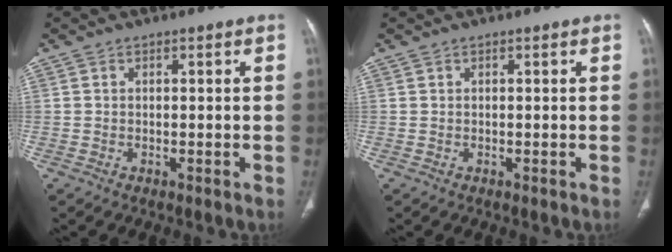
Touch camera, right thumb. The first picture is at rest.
{"total": 0.0}